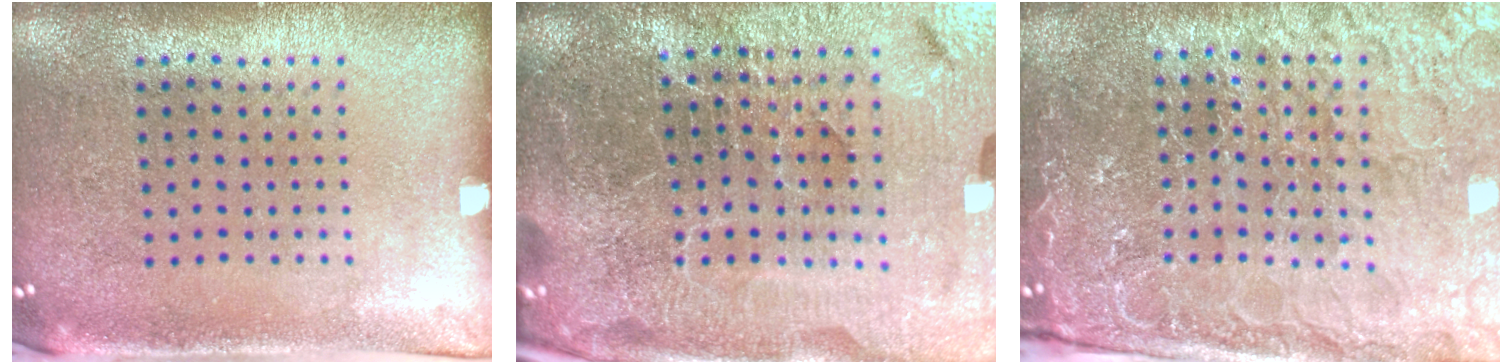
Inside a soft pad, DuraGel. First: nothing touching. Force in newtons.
{"total": 6.9, "press": 6.0, "slide": 3.3}
{"total": 4.8, "press": 4.5, "slide": 1.6}